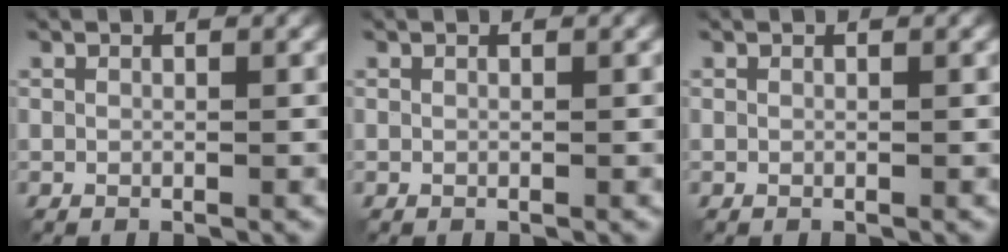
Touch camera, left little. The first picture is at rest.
{"total": 0.0}
{"total": 0.0}